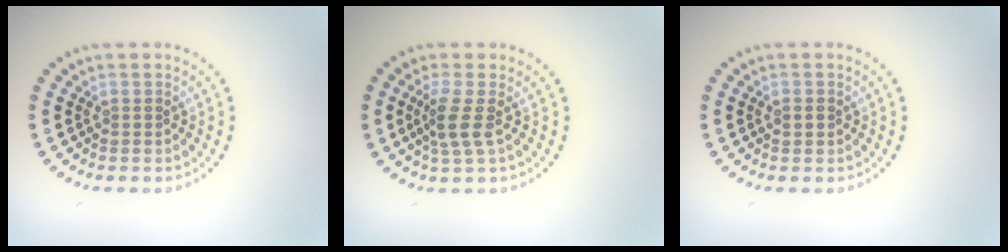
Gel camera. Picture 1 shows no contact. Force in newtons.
{"total": 2.5, "press": 2.0, "slide": 1.6}
{"total": 1.1, "press": 1.1, "slide": 0.2}